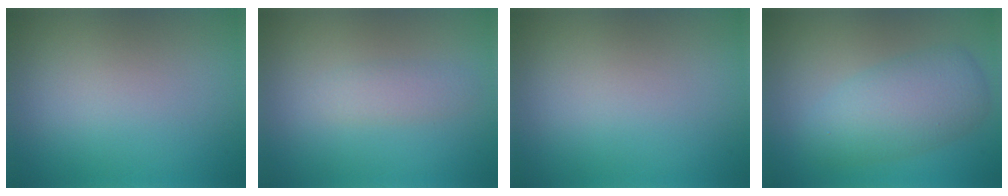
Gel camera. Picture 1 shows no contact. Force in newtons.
{"total": 1.4, "press": 1.4, "slide": 0.0}
{"total": 0.0}
{"total": 5.1, "press": 5.1, "slide": 0.0}